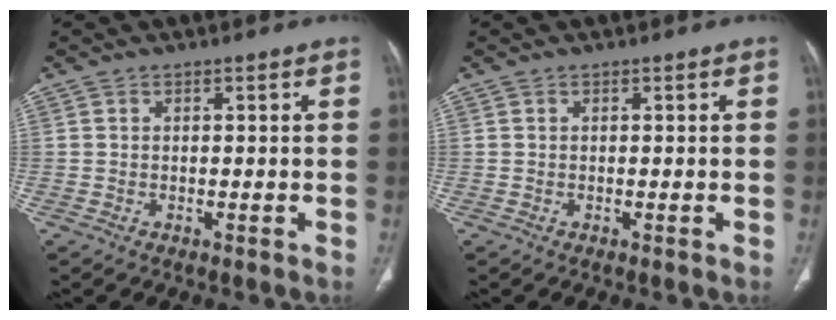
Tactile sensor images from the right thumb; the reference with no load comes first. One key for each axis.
{"total": 0.0}